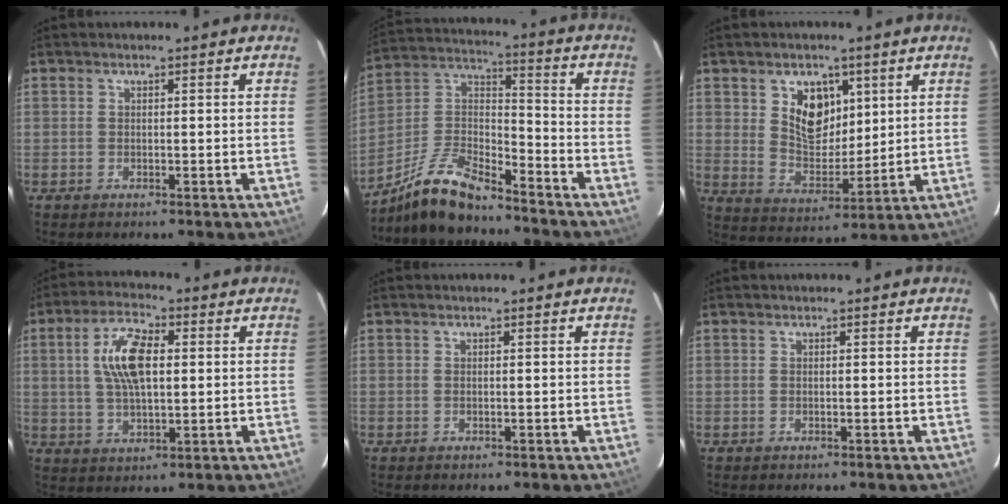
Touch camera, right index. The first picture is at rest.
{"total": 12.9, "force": [-10.3, 3.3, 7.1], "torque": [-0.165, 0.015, -0.201]}
{"total": 9.3, "force": [3.9, 6.4, 5.5], "torque": [-0.092, -0.001, 0.080]}
{"total": 10.2, "force": [1.9, 4.5, 9.0], "torque": [-0.171, 0.014, 0.038]}
{"total": 0.0}
{"total": 0.0}